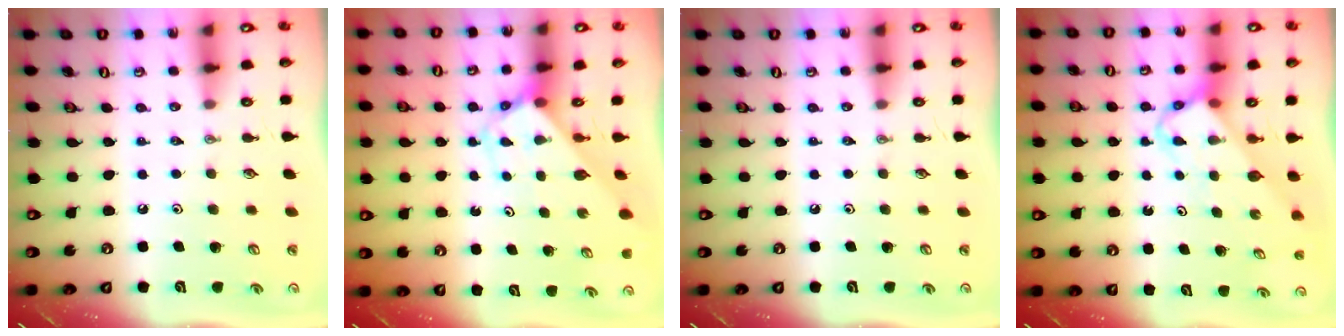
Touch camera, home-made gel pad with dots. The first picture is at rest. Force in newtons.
{"total": 2.8, "press": 2.8, "slide": 0.1}
{"total": 0.0}
{"total": 3.7, "press": 3.7, "slide": 0.1}